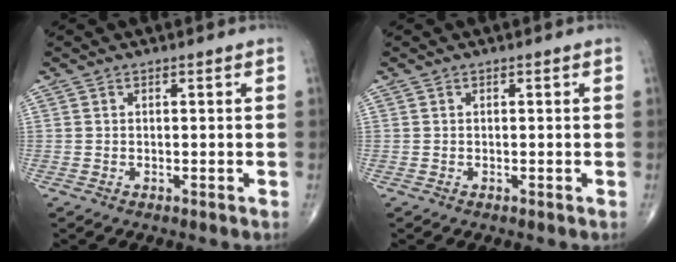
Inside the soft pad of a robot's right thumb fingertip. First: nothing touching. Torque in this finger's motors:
{"motor_torque": [-0.01, -0.01, -0.05, -0.01, 0.01]}